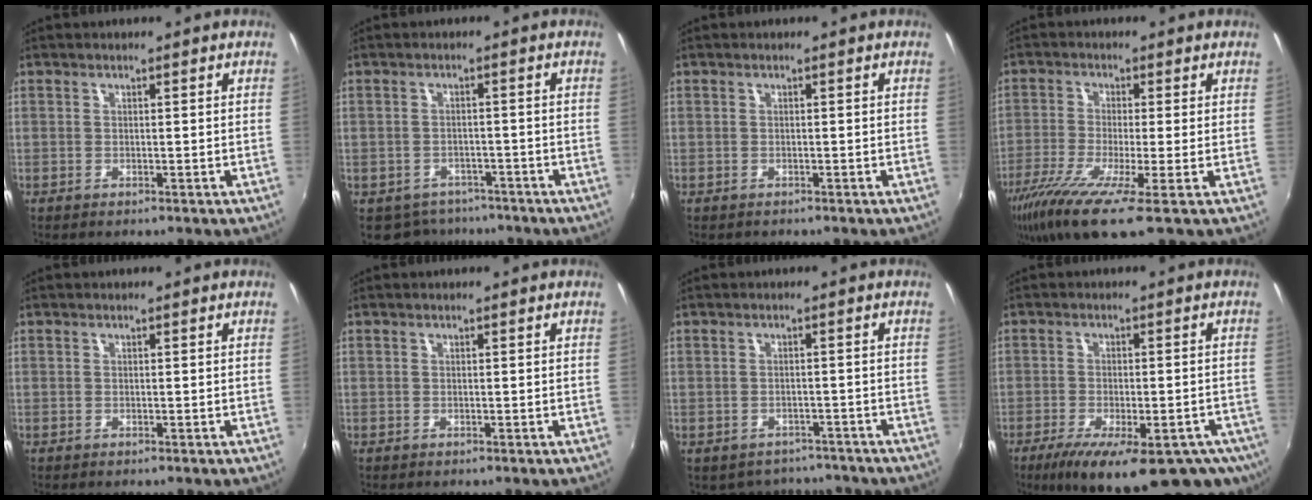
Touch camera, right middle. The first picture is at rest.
{"total": 8.9, "force": [-6.0, 6.0, 2.7], "torque": [-0.079, -0.007, -0.080]}
{"total": 1.3, "force": [-0.5, 1.2, 0.3], "torque": [-0.005, -0.001, -0.005]}
{"total": 11.6, "force": [-6.2, 1.3, 9.7], "torque": [-0.211, -0.043, -0.117]}
{"total": 0.0}
{"total": 0.0}
{"total": 8.2, "force": [-6.2, 4.9, 2.3], "torque": [-0.060, -0.005, -0.079]}
{"total": 20.9, "force": [-12.0, 7.8, 15.3], "torque": [-0.261, -0.053, -0.159]}